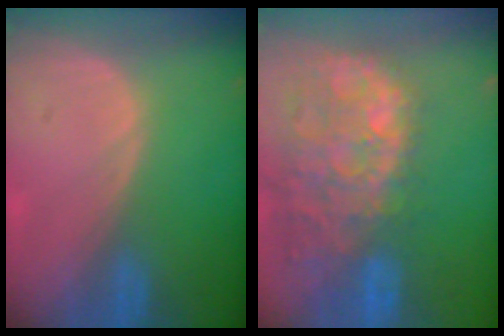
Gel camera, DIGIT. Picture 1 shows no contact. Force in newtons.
{"total": 14.7, "press": 11.9, "slide": 8.7}